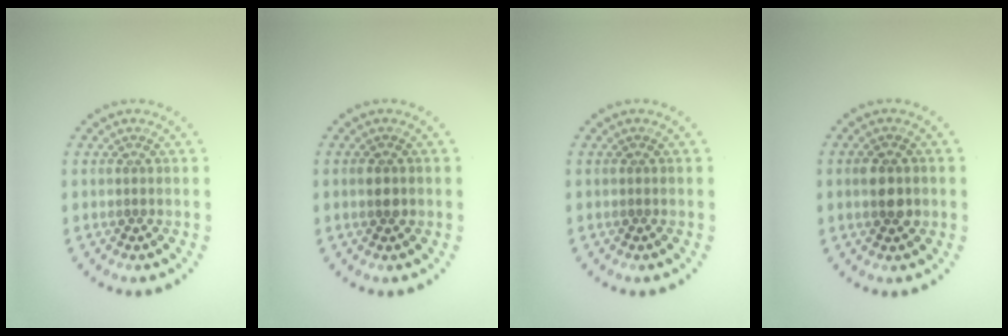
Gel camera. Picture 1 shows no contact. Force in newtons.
{"total": 1.5, "press": 1.5, "slide": 0.1}
{"total": 0.0}
{"total": 2.2, "press": 2.2, "slide": 0.1}